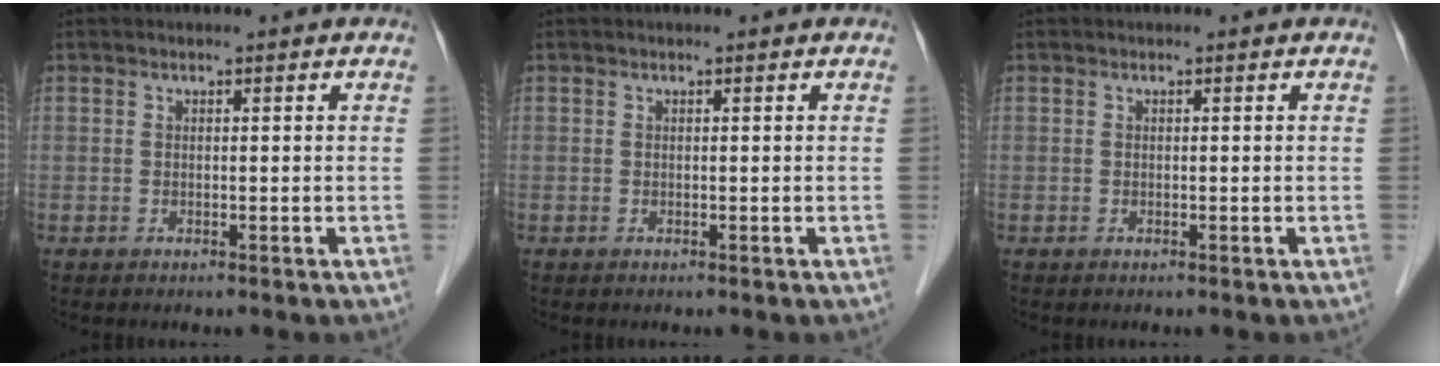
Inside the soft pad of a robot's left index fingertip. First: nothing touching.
{"total": 0.0}
{"total": 0.0}